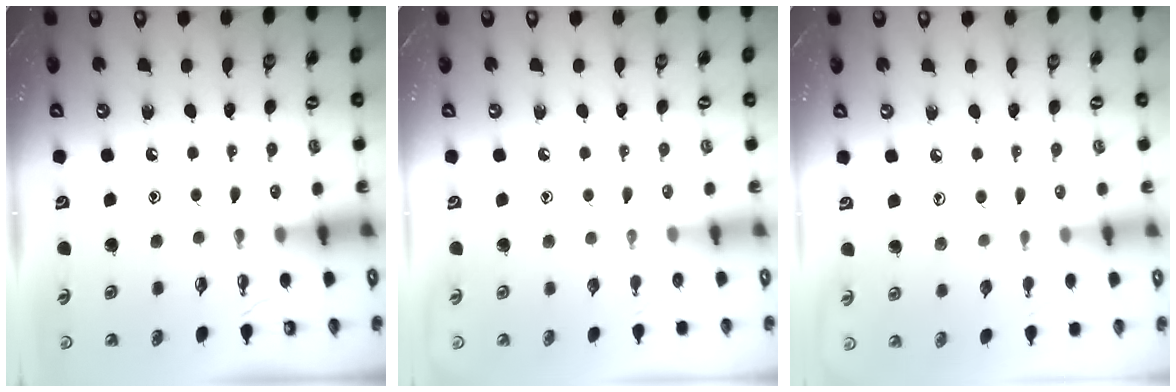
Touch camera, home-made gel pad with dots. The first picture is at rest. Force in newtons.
{"total": 0.0}
{"total": 6.8, "press": 6.8, "slide": 0.7}